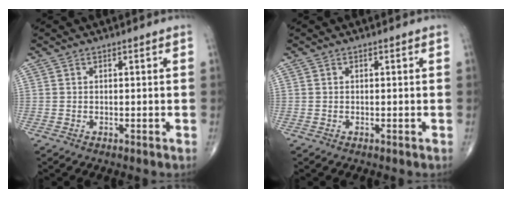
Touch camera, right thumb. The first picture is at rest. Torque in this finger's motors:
{"motor_torque": [-0.20, -0.07, -0.13, 0.21, -0.04]}